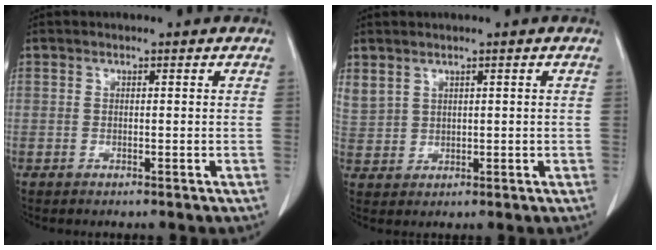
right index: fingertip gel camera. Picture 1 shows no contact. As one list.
[{"total": 6.0, "force": [2.9, 4.5, 2.7], "torque": [-0.084, 0.016, 0.076]}]